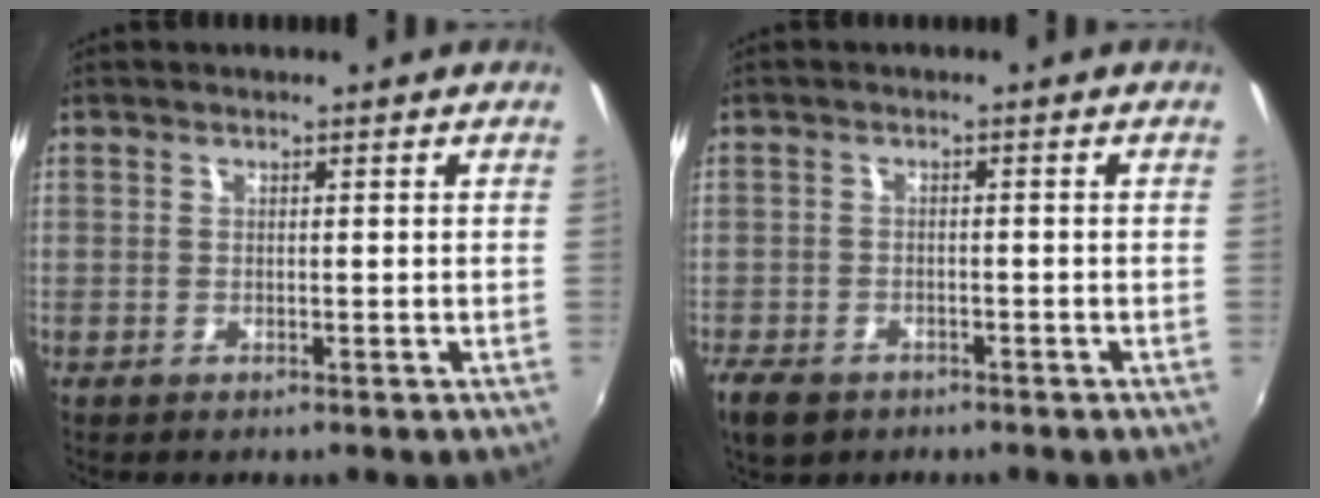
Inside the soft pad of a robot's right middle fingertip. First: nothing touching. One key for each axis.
{"total": 6.2, "fx": -4.2, "fy": 3.6, "fz": 2.7, "tx": -0.078, "ty": -0.015, "tz": -0.077}